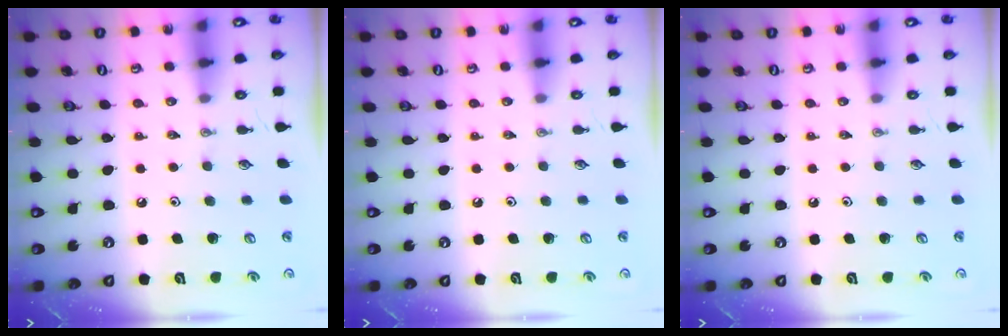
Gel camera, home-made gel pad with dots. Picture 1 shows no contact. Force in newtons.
{"total": 0.0}
{"total": 0.0}